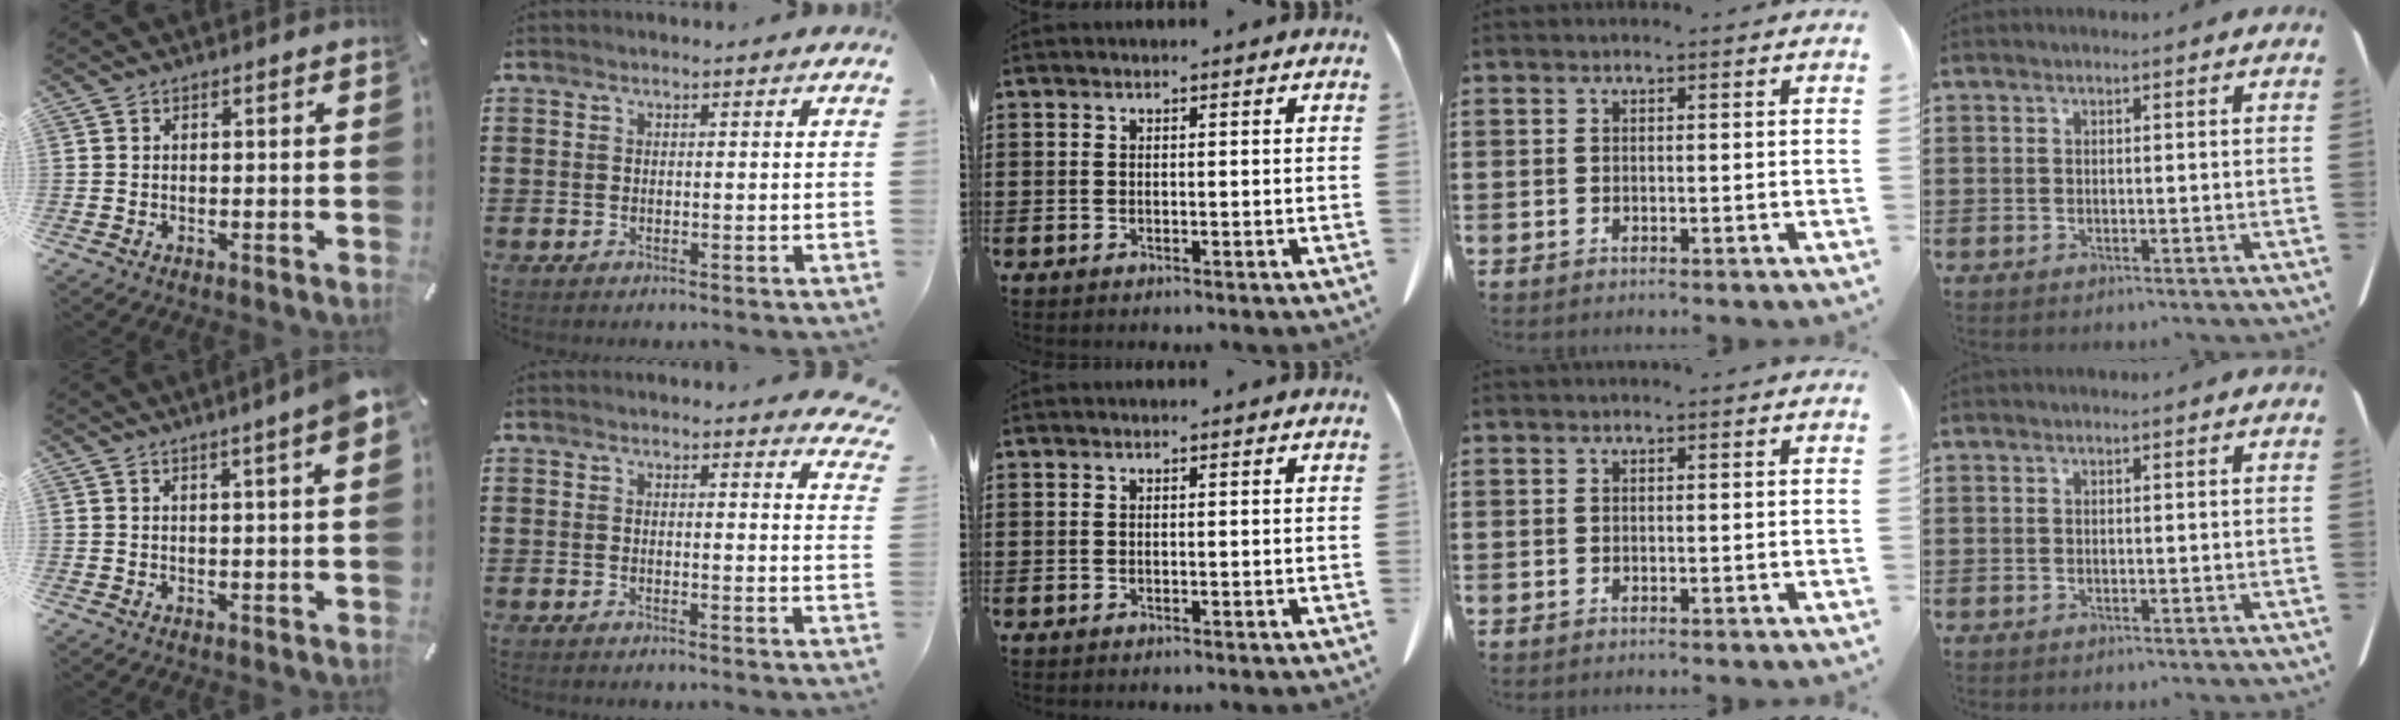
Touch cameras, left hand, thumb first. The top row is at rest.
{"thumb": {"total": 4.9, "force": [2.8, 0.1, 4.0], "torque": [-0.065, -0.013, 0.044]}, "index": {"total": 2.0, "force": [2.0, 0.3, 0.5], "torque": [0.000, -0.009, 0.034]}}